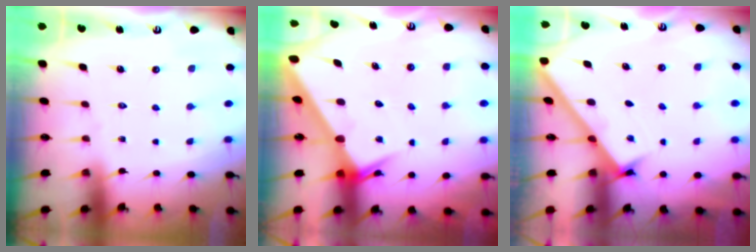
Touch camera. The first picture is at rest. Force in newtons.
{"total": 4.7, "press": 4.7, "slide": 0.5}
{"total": 2.8, "press": 2.8, "slide": 0.4}